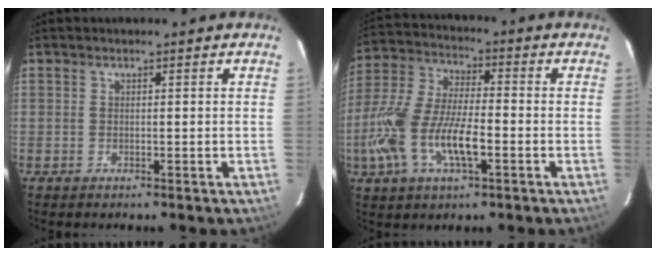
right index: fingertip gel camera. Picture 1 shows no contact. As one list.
[{"total": 16.0, "force": [-5.1, 5.9, 13.9], "torque": [-0.304, -0.007, -0.099]}]